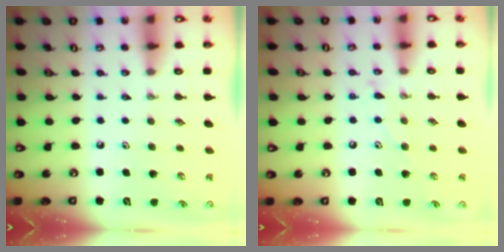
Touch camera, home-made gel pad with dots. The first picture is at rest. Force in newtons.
{"total": 7.0, "press": 6.9, "slide": 0.5}